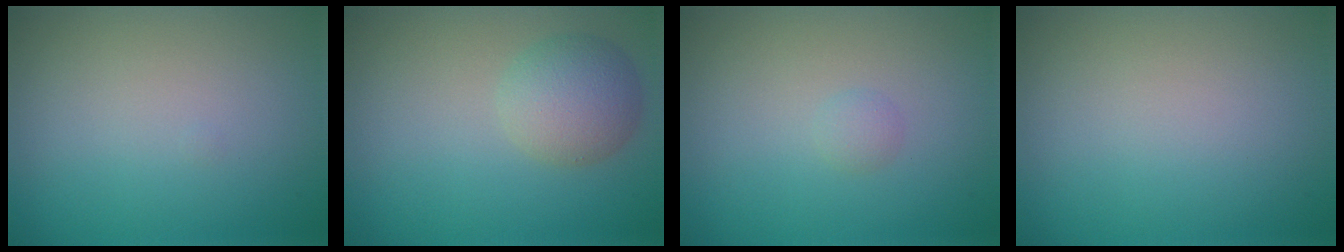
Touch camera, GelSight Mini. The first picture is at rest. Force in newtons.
{"total": 3.7, "press": 3.7, "slide": 0.1}
{"total": 0.8, "press": 0.8, "slide": 0.1}
{"total": 0.0}